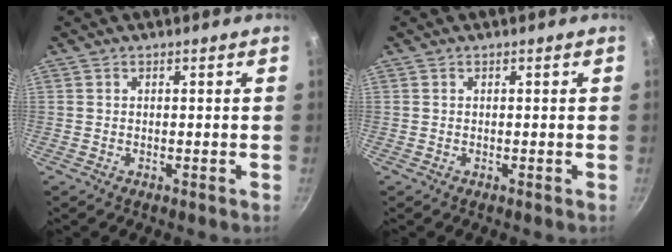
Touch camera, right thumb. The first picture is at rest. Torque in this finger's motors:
{"motor_torque": [-0.03, 0.02, 0.00, 0.00, 0.01]}